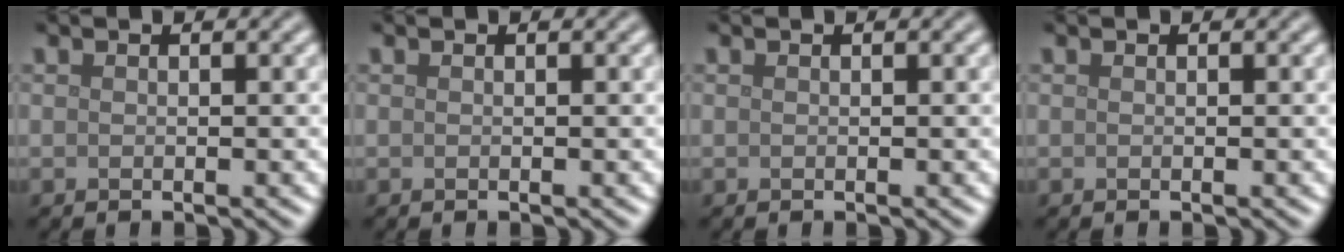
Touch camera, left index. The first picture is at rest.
{"total": 0.0}
{"total": 0.0}
{"total": 0.0}